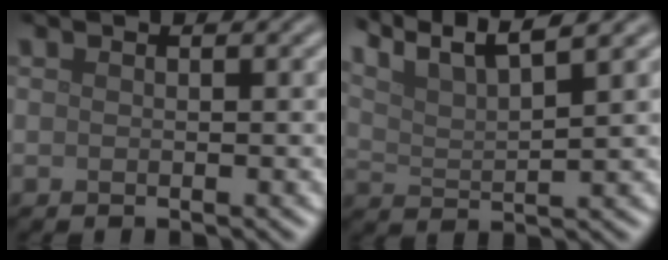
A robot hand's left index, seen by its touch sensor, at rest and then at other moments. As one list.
[{"total": 8.2, "force": [6.6, 1.6, 4.6], "torque": [-0.083, 0.028, 0.086]}]